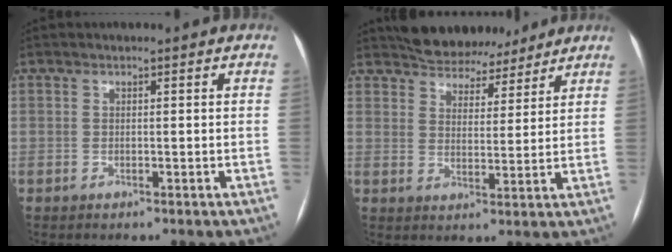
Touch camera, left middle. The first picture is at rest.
{"total": 10.3, "force": [9.2, 3.9, 2.3], "torque": [-0.025, 0.014, 0.134]}